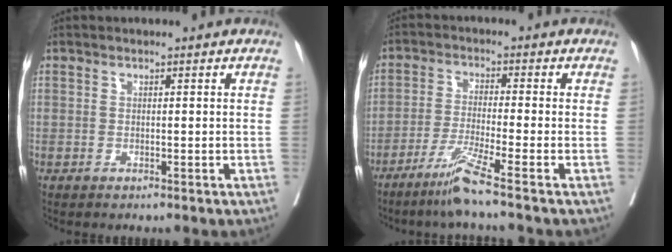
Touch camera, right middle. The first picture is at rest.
{"total": 6.1, "force": [-4.3, -1.7, 4.0], "torque": [-0.079, -0.023, -0.090]}